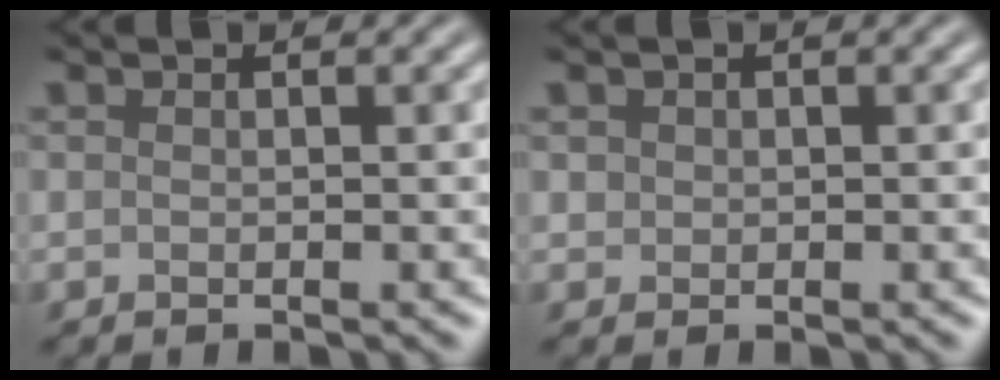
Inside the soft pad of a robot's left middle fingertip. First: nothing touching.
{"total": 0.7, "force": [0.1, 0.7, 0.1], "torque": [0.000, -0.003, 0.005]}